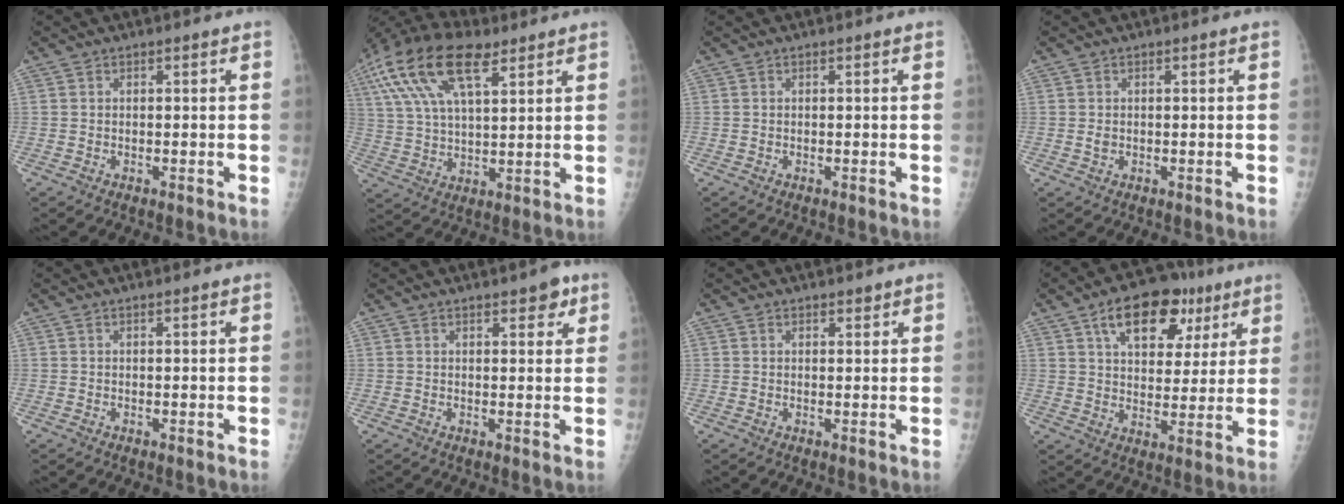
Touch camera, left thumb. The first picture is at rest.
{"total": 18.3, "force": [9.2, 8.1, 13.5], "torque": [-0.264, 0.002, 0.169]}
{"total": 0.0}
{"total": 1.0, "force": [0.1, 0.8, 0.6], "torque": [-0.009, 0.000, 0.003]}
{"total": 0.0}
{"total": 3.6, "force": [2.2, 1.5, 2.4], "torque": [-0.014, -0.009, 0.027]}
{"total": 1.2, "force": [1.0, 0.6, 0.2], "torque": [0.009, -0.007, 0.012]}
{"total": 15.9, "force": [8.2, 9.1, 10.2], "torque": [-0.110, -0.008, 0.126]}